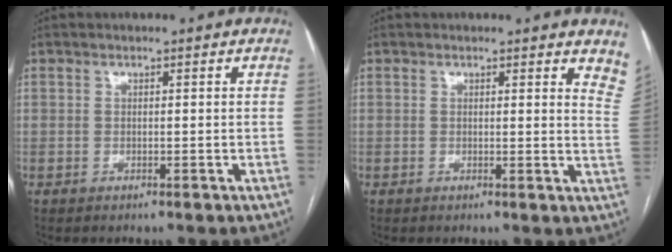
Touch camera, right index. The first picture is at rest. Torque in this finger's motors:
{"motor_torque": [-0.10, 0.05, 0.00, 0.00]}